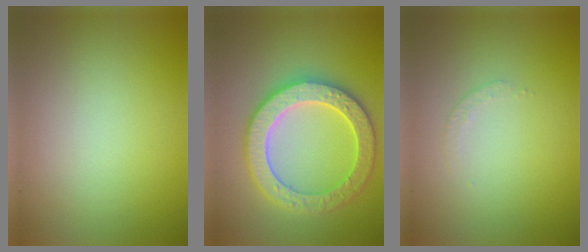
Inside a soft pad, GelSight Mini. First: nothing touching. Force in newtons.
{"total": 6.3, "press": 6.2, "slide": 1.2}
{"total": 1.1, "press": 1.1, "slide": 0.3}